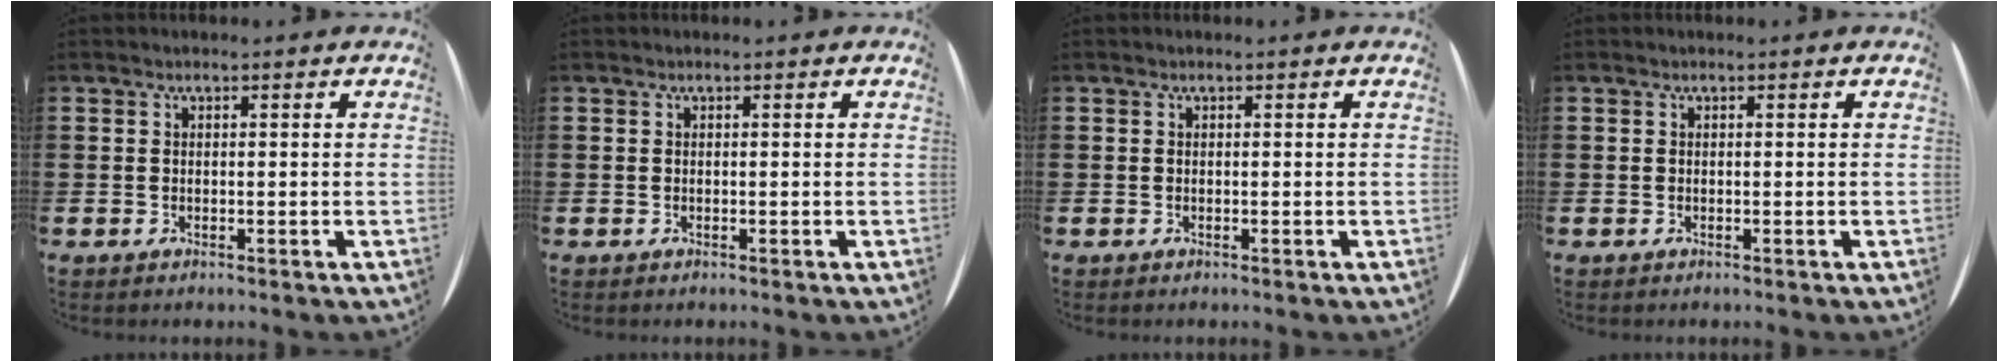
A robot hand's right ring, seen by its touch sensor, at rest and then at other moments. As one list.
[{"total": 0.0}, {"total": 0.0}, {"total": 0.0}]